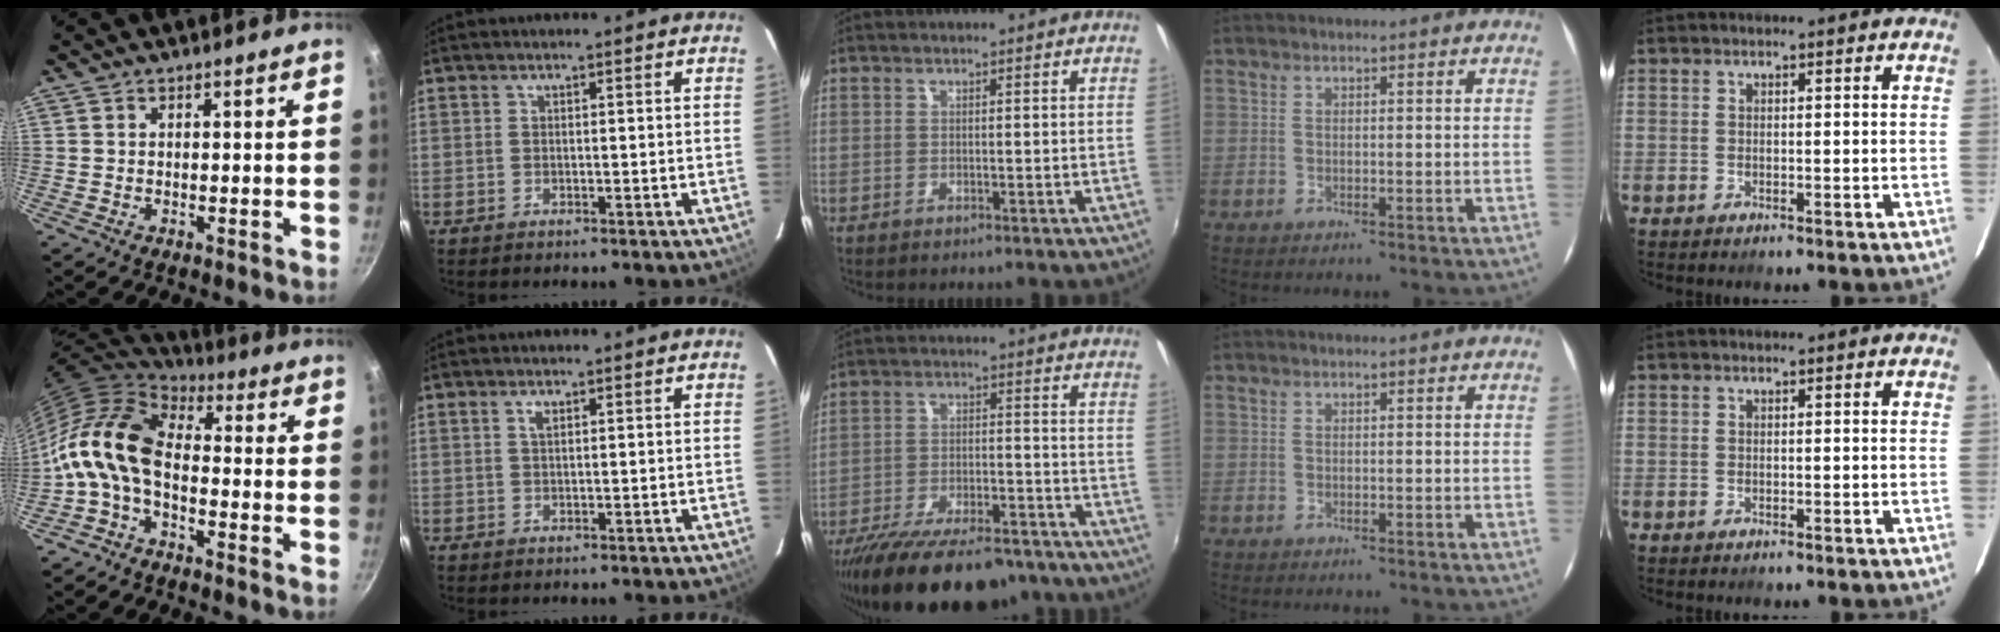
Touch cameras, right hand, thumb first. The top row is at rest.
{"thumb": {"total": 13.2, "force": [-2.5, 7.7, 10.5], "torque": [-0.195, 0.035, -0.069]}, "index": {"total": 1.2, "force": [0.5, 0.5, 0.9], "torque": [-0.018, 0.002, 0.010]}, "middle": {"total": 22.4, "force": [-18.2, 7.1, 10.9], "torque": [-0.207, -0.027, -0.263]}}